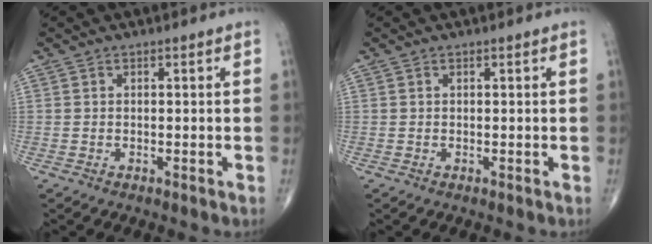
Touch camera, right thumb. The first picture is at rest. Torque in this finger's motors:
{"motor_torque": [-0.85, 0.02, -0.14, -0.05, -0.02]}